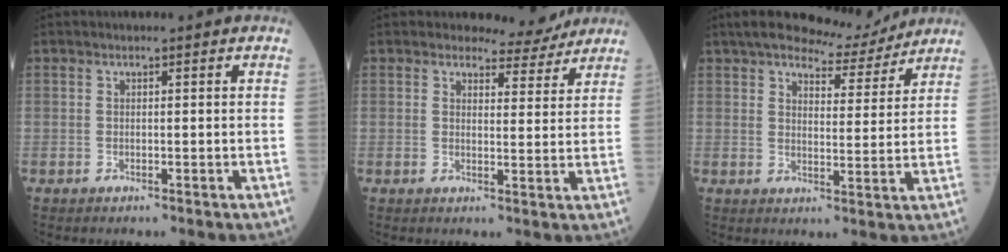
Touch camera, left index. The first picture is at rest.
{"total": 4.6, "force": [4.4, 1.4, 0.1], "torque": [-0.004, -0.010, 0.049]}
{"total": 8.4, "force": [7.8, 1.8, 2.5], "torque": [-0.043, 0.006, 0.110]}